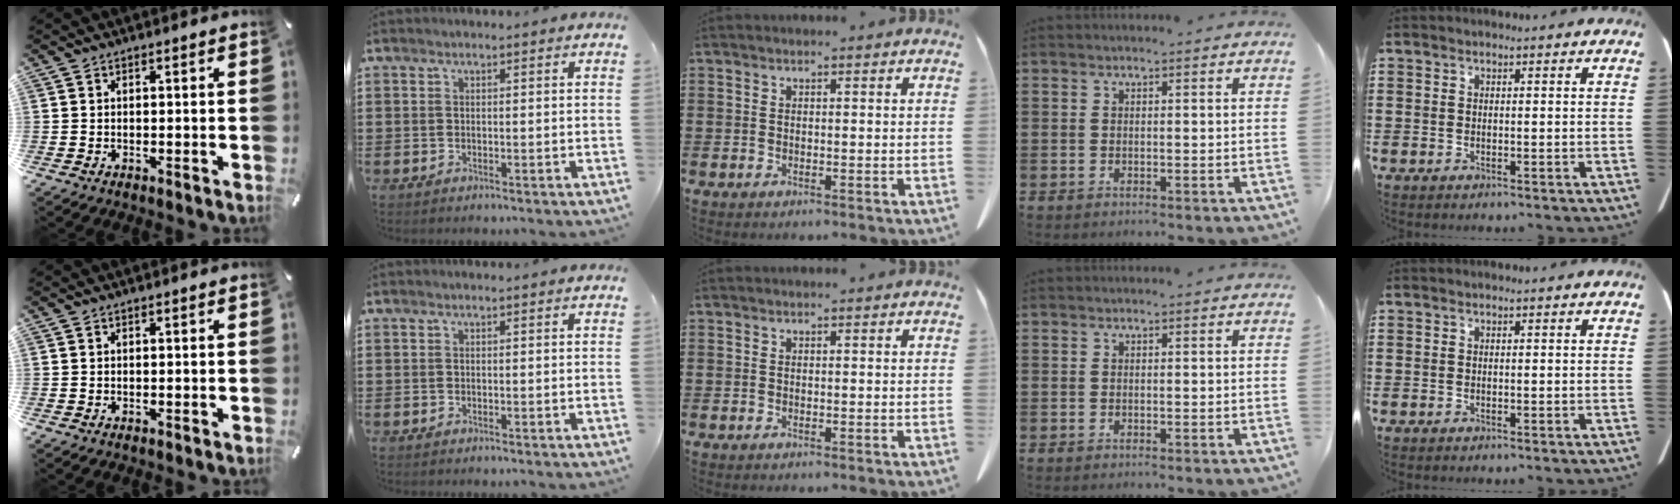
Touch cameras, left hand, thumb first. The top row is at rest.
{}